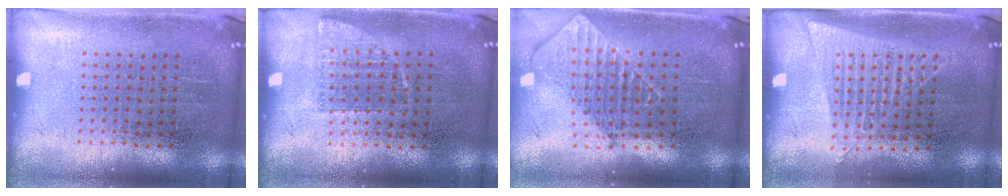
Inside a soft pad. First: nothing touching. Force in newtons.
{"total": 0.7, "press": 0.7, "slide": 0.2}
{"total": 1.9, "press": 1.5, "slide": 1.3}
{"total": 1.2, "press": 1.2, "slide": 0.4}